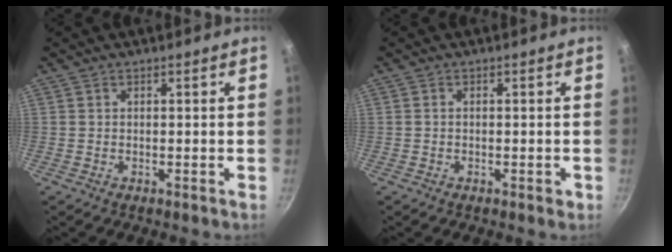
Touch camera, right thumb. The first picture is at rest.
{"total": 1.4, "force": [-0.5, 0.8, 1.1], "torque": [-0.014, 0.006, -0.008]}